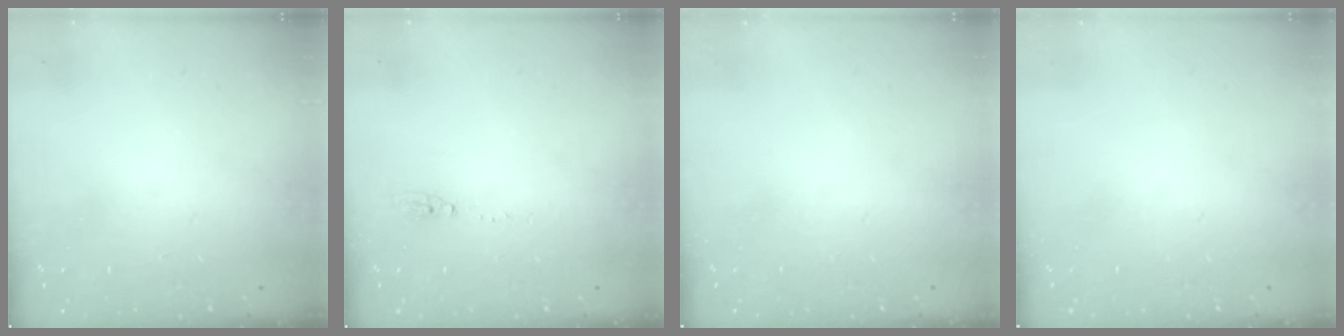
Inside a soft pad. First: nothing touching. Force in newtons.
{"total": 5.2, "press": 5.2, "slide": 0.5}
{"total": 0.0}
{"total": 0.0}